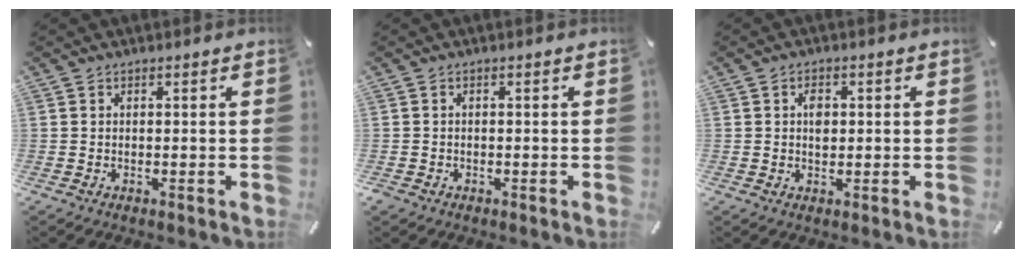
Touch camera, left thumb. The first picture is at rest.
{"total": 0.9, "force": [-0.5, 0.8, 0.2], "torque": [-0.002, 0.003, -0.012]}
{"total": 3.0, "force": [0.4, 2.0, 2.1], "torque": [-0.028, 0.000, 0.002]}